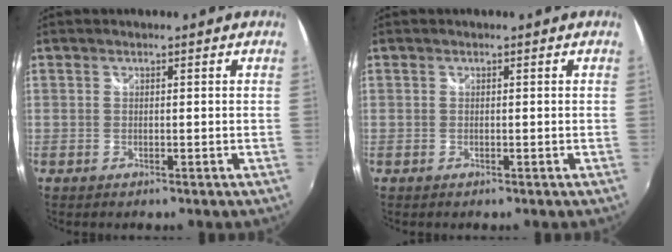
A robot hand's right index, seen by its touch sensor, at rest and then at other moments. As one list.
[{"total": 0.0}]